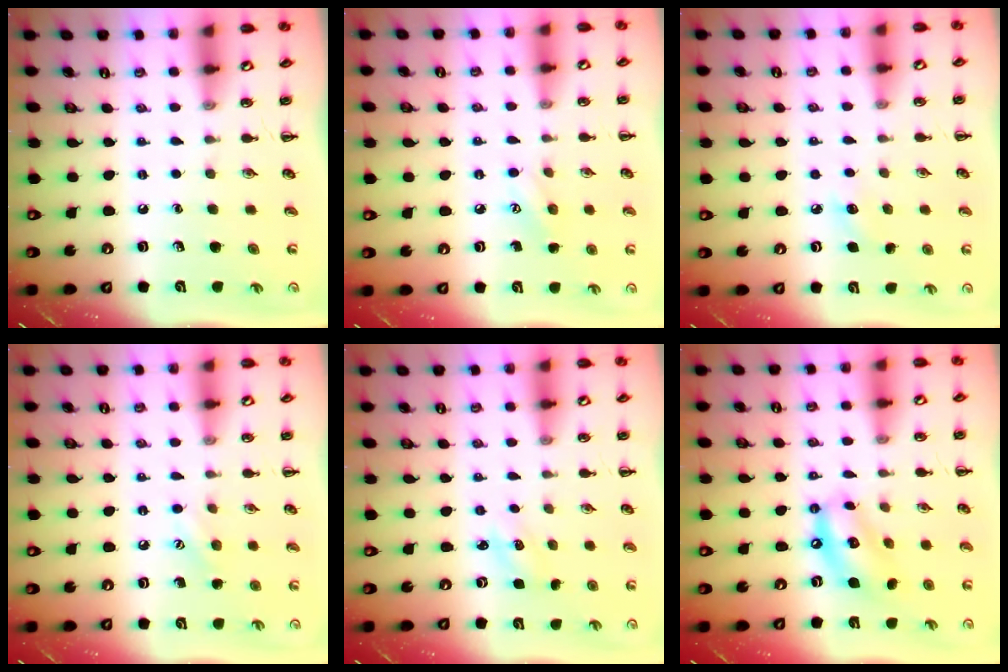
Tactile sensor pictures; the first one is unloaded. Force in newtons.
{"total": 5.9, "press": 5.8, "slide": 1.4}
{"total": 5.3, "press": 5.1, "slide": 1.5}
{"total": 6.7, "press": 6.6, "slide": 1.5}
{"total": 2.1, "press": 2.0, "slide": 0.6}
{"total": 11.1, "press": 10.8, "slide": 2.6}